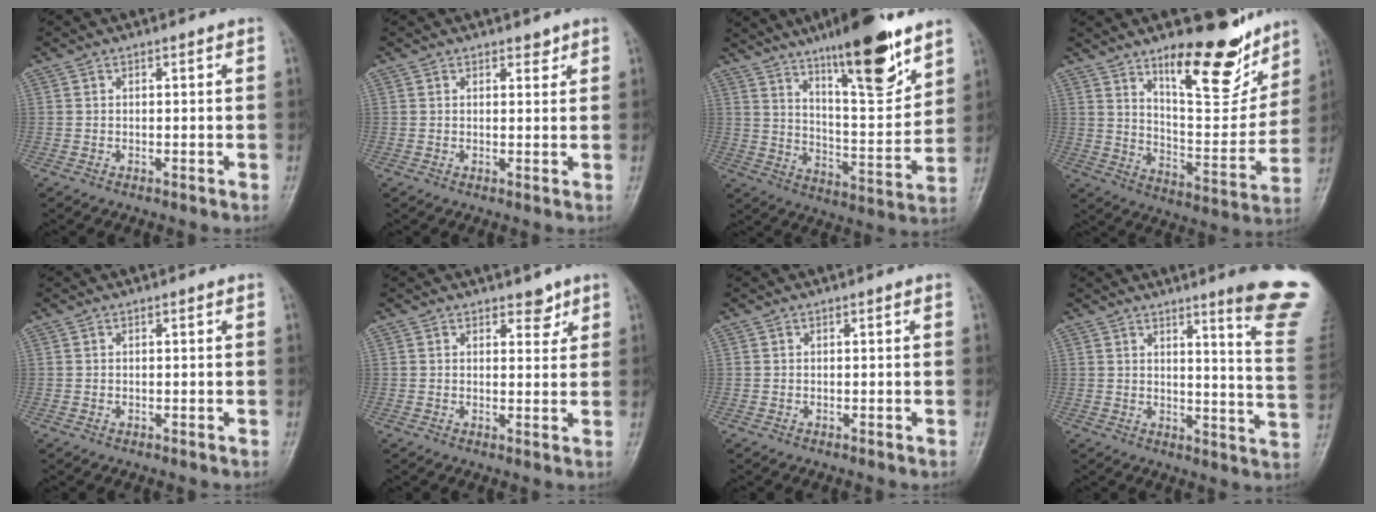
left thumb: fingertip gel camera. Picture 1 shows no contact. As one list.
[{"total": 1.5, "force": [1.1, 0.8, 0.4], "torque": [0.008, -0.008, 0.015]}, {"total": 18.7, "force": [12.2, 4.5, 13.4], "torque": [-0.174, -0.071, 0.202]}, {"total": 18.9, "force": [12.7, 6.7, 12.3], "torque": [-0.126, -0.089, 0.205]}, {"total": 0.0}, {"total": 2.8, "force": [2.0, 1.6, 1.2], "torque": [0.006, -0.012, 0.029]}, {"total": 0.0}, {"total": 14.7, "force": [10.6, 0.4, 10.1], "torque": [-0.103, -0.090, 0.121]}]